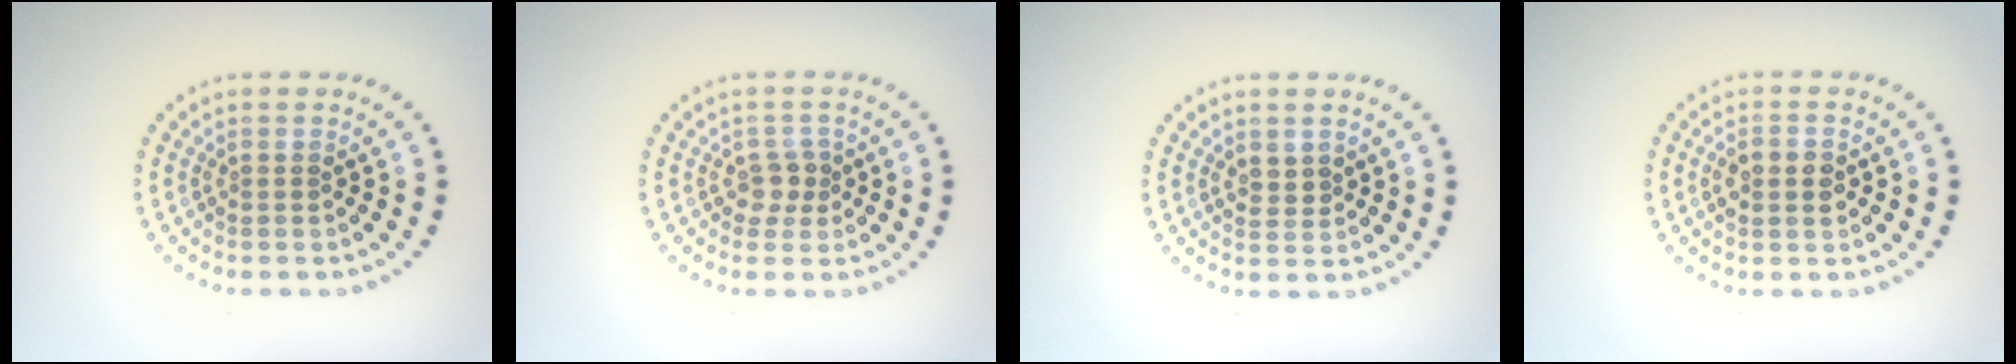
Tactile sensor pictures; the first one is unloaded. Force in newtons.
{"total": 1.8, "press": 1.4, "slide": 1.0}
{"total": 0.9, "press": 0.8, "slide": 0.4}
{"total": 2.1, "press": 2.0, "slide": 0.1}